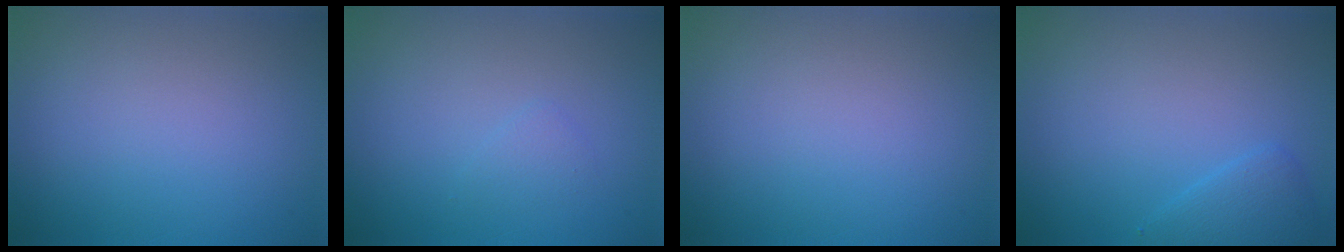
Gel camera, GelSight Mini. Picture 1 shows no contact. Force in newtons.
{"total": 0.8, "press": 0.8, "slide": 0.1}
{"total": 0.0}
{"total": 1.7, "press": 1.7, "slide": 0.1}